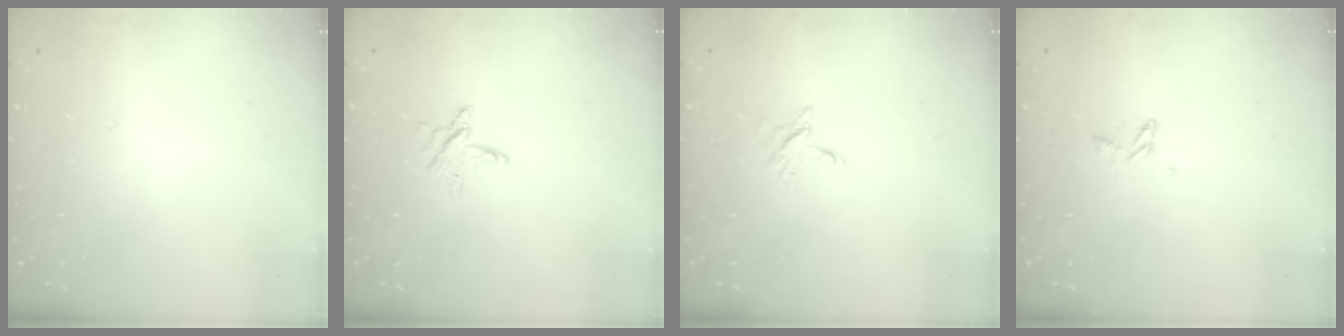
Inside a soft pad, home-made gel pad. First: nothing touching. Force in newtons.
{"total": 4.4, "press": 4.4, "slide": 0.4}
{"total": 2.4, "press": 2.4, "slide": 0.2}
{"total": 3.7, "press": 3.6, "slide": 0.4}